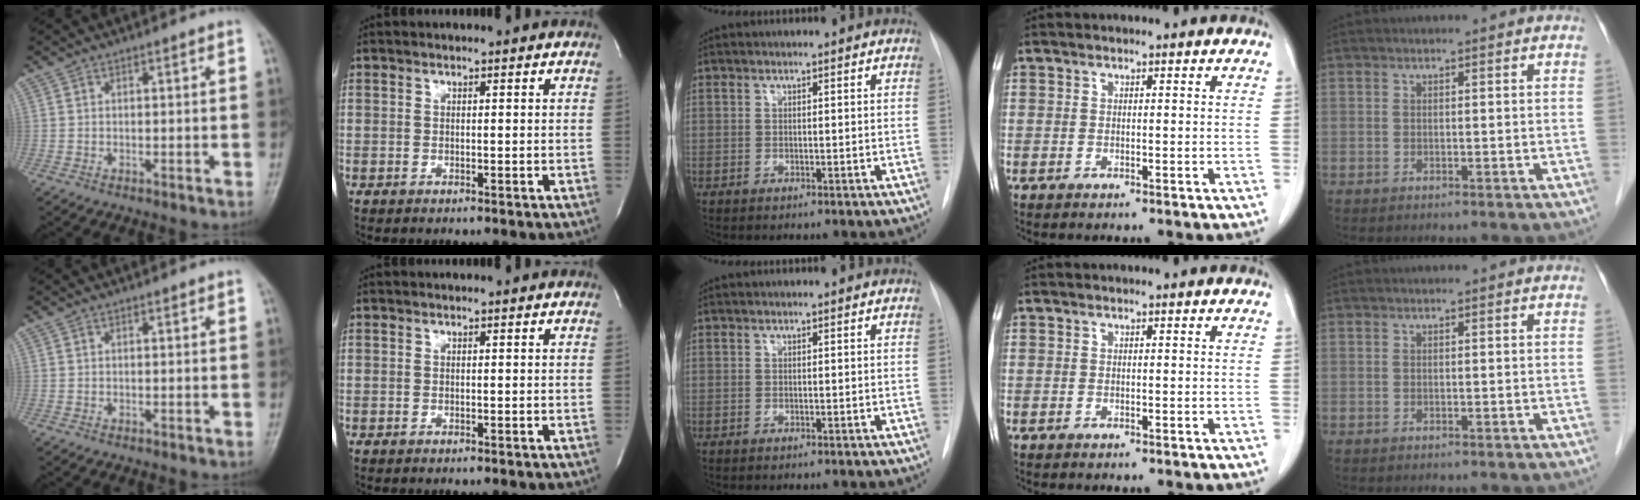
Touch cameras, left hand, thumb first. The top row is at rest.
{}